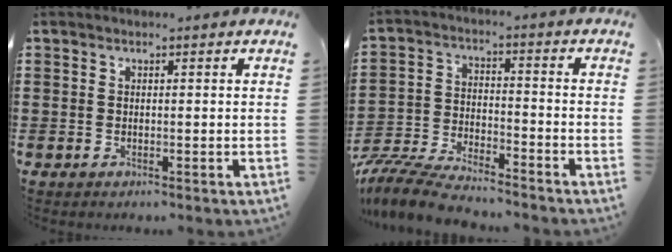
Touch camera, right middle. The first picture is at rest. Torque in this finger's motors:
{"motor_torque": [1.84, 0.30, 0.61, 0.19]}